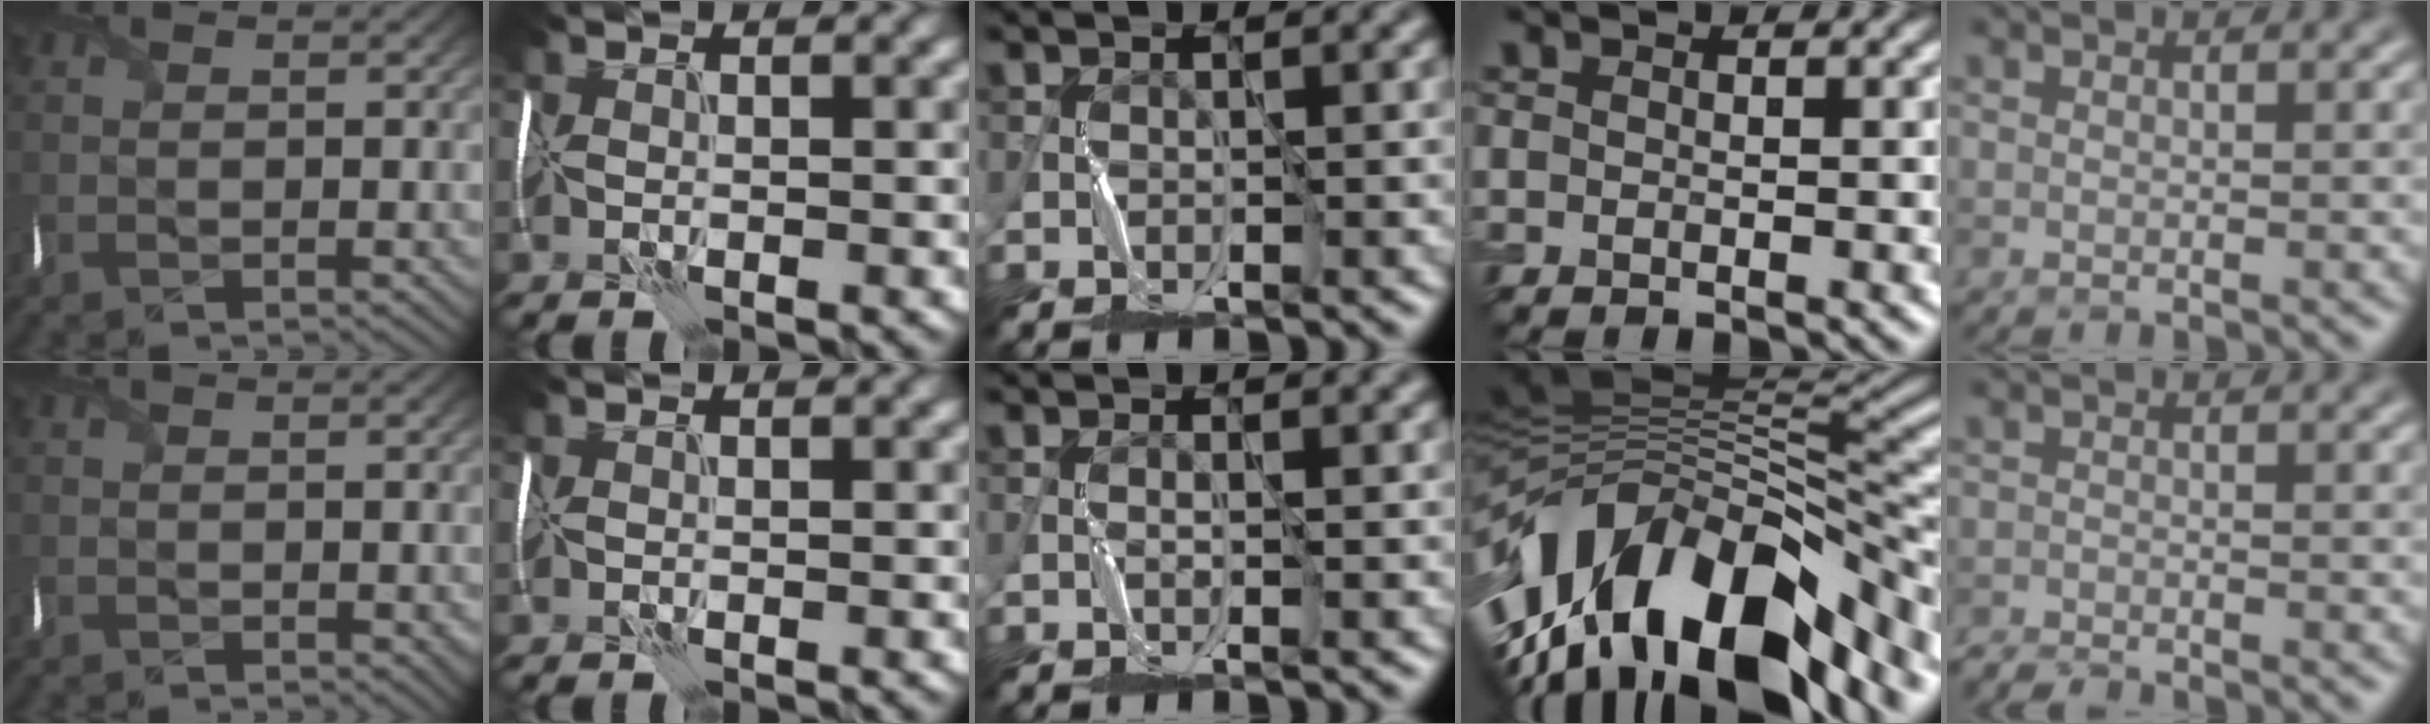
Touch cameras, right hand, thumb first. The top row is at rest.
{"thumb": {"total": 1.1, "force": [0.0, 0.8, 0.8], "torque": [-0.015, -0.004, 0.002]}, "middle": {"total": 0.5, "force": [0.0, -0.4, -0.3], "torque": [0.001, 0.002, -0.002]}, "ring": {"total": 17.2, "force": [-7.3, 8.1, 13.3], "torque": [-0.226, -0.002, -0.119]}, "little": {"total": 1.9, "force": [-1.8, 0.0, 0.4], "torque": [-0.009, -0.005, -0.036]}}